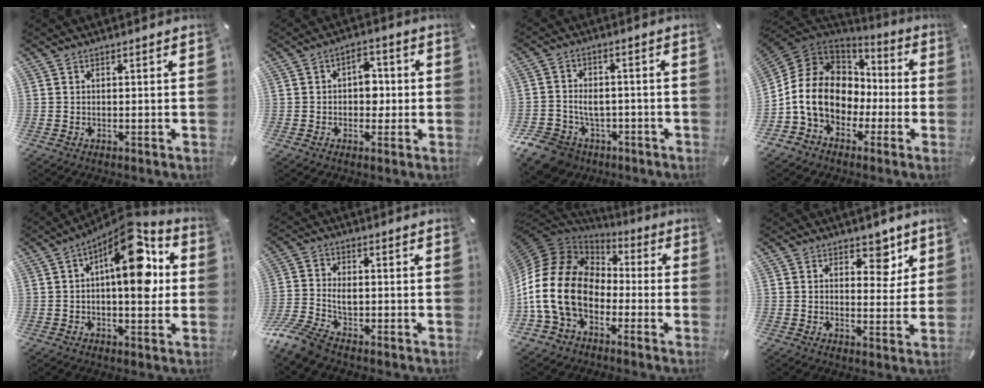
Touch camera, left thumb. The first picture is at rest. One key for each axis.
{"total": 6.0, "fx": -0.1, "fy": 4.5, "fz": 4.0, "tx": -0.040, "ty": 0.000, "tz": -0.011}
{"total": 8.8, "fx": -3.1, "fy": 7.6, "fz": 3.1, "tx": -0.068, "ty": 0.023, "tz": -0.050}
{"total": 13.9, "fx": -2.6, "fy": 11.9, "fz": 6.6, "tx": -0.159, "ty": 0.004, "tz": -0.048}
{"total": 17.3, "fx": 5.0, "fy": 7.6, "fz": 14.7, "tx": -0.195, "ty": -0.035, "tz": 0.080}
{"total": 7.3, "fx": -3.9, "fy": 4.1, "fz": 4.6, "tx": -0.112, "ty": 0.004, "tz": -0.076}
{"total": 18.3, "fx": -3.9, "fy": 13.8, "fz": 11.3, "tx": -0.261, "ty": 0.020, "tz": -0.073}
{"total": 6.6, "fx": 4.1, "fy": 4.3, "fz": 3.0, "tx": -0.011, "ty": -0.026, "tz": 0.061}